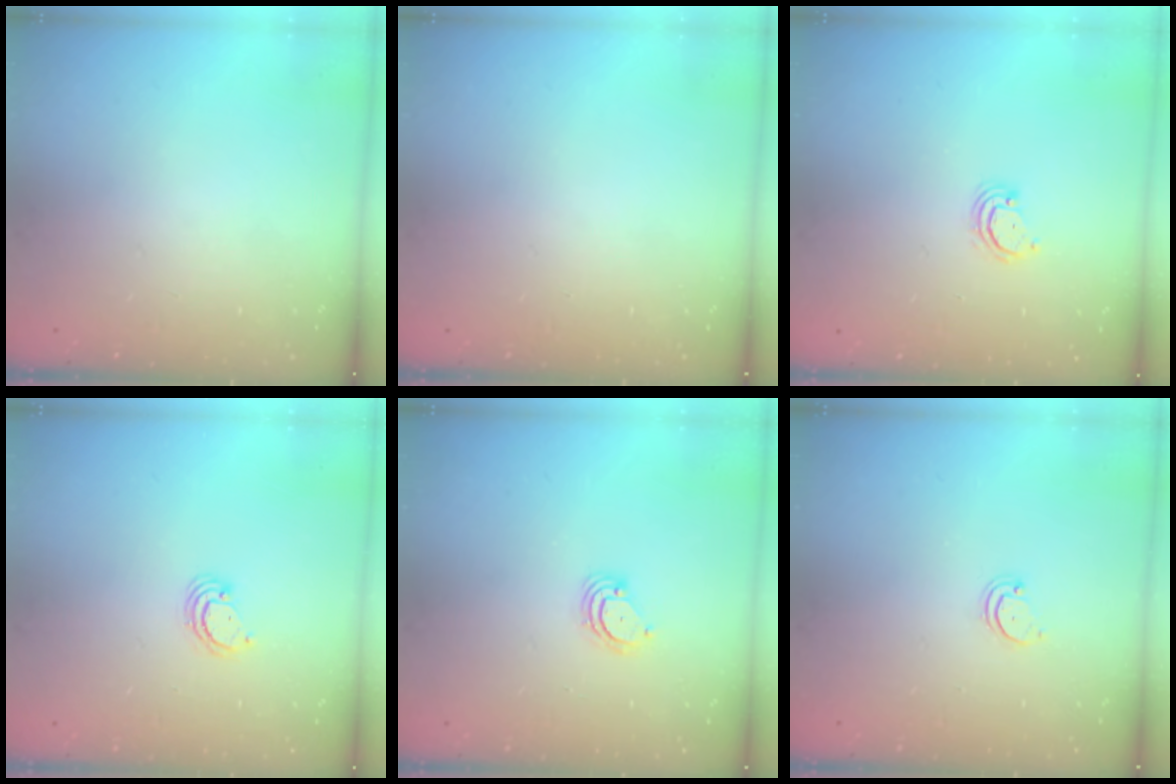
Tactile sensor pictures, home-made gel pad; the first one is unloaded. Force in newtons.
{"total": 0.0}
{"total": 2.9, "press": 2.9, "slide": 0.2}
{"total": 2.7, "press": 2.7, "slide": 0.2}
{"total": 3.7, "press": 3.7, "slide": 0.3}
{"total": 2.2, "press": 2.2, "slide": 0.2}